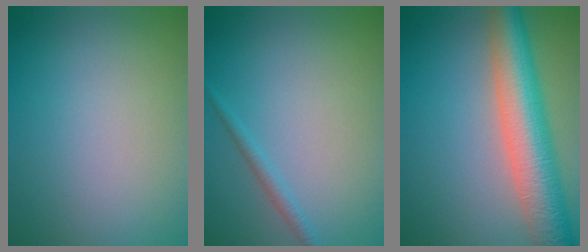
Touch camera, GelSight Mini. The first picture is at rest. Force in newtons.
{"total": 1.3, "press": 1.3, "slide": 0.0}
{"total": 8.6, "press": 8.5, "slide": 0.6}